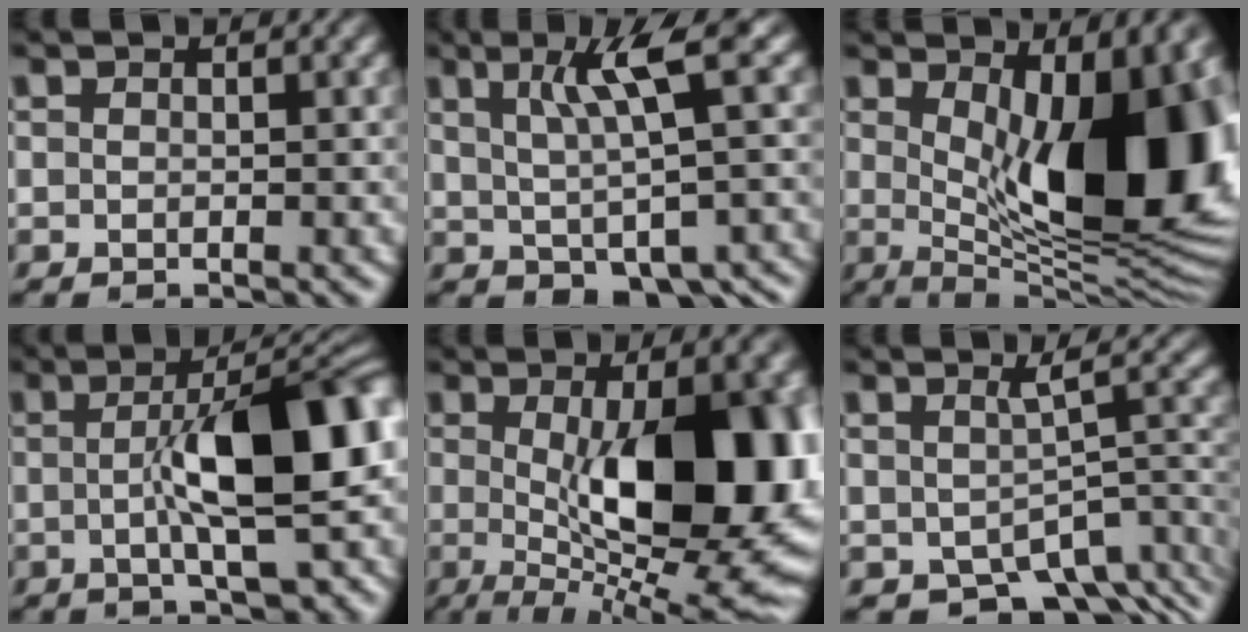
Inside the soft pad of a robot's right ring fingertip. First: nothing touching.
{"total": 5.3, "force": [-0.4, 1.2, 5.1], "torque": [-0.064, -0.006, 0.011]}
{"total": 18.0, "force": [0.2, 7.8, 16.2], "torque": [-0.215, -0.020, 0.019]}
{"total": 11.2, "force": [-1.0, 3.3, 10.6], "torque": [-0.149, 0.007, -0.009]}
{"total": 15.5, "force": [-1.1, 5.8, 14.3], "torque": [-0.205, -0.020, 0.005]}
{"total": 6.6, "force": [-4.4, 2.8, 3.9], "torque": [-0.026, -0.021, -0.053]}